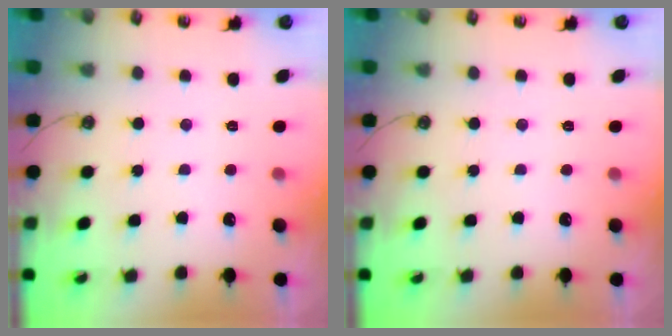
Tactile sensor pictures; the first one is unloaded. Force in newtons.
{"total": 0.0}